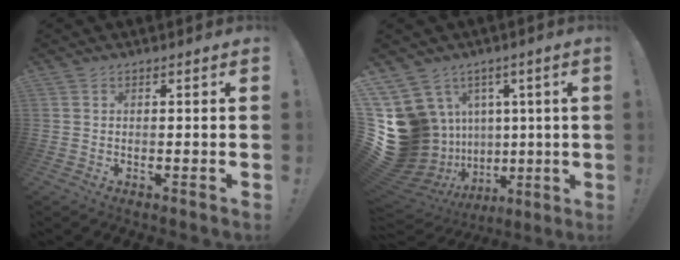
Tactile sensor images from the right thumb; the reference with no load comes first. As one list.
[{"total": 20.4, "force": [1.6, 17.8, 9.7], "torque": [-0.189, -0.045, 0.100]}]